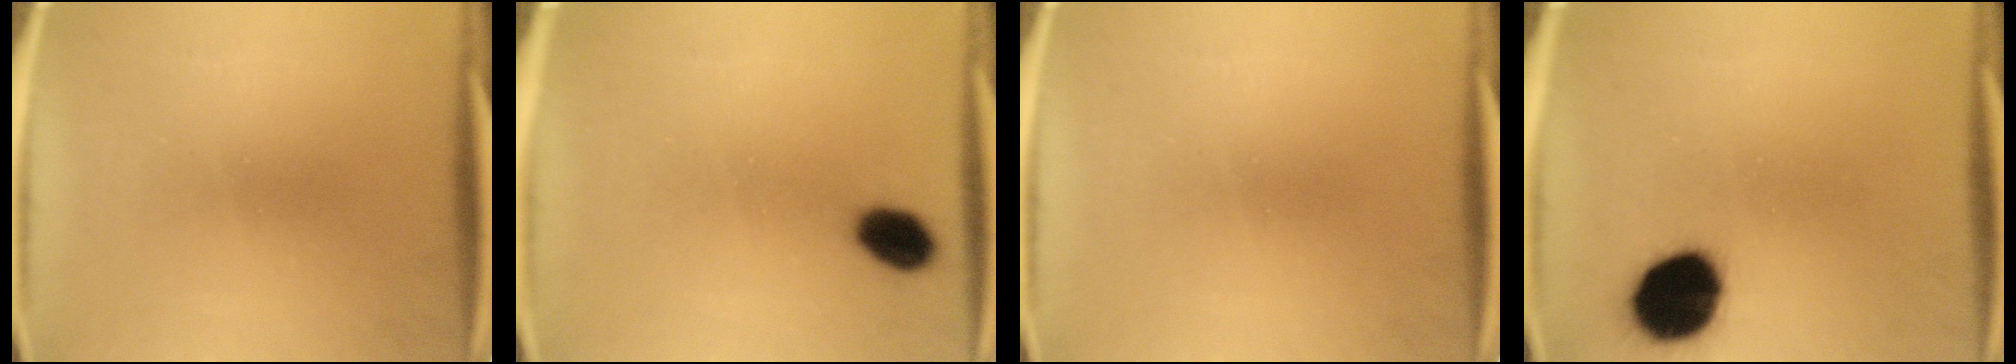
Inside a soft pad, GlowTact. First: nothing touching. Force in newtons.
{"total": 6.2}
{"total": 0.0}
{"total": 14.7}